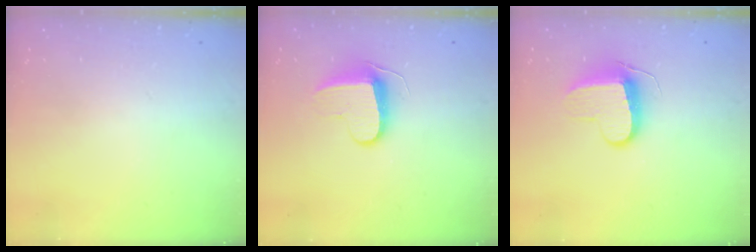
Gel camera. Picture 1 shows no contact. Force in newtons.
{"total": 9.0, "press": 8.9, "slide": 0.7}
{"total": 9.9, "press": 9.9, "slide": 0.2}